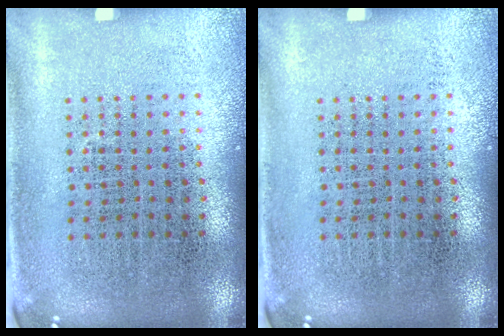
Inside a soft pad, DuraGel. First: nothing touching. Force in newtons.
{"total": 0.0}